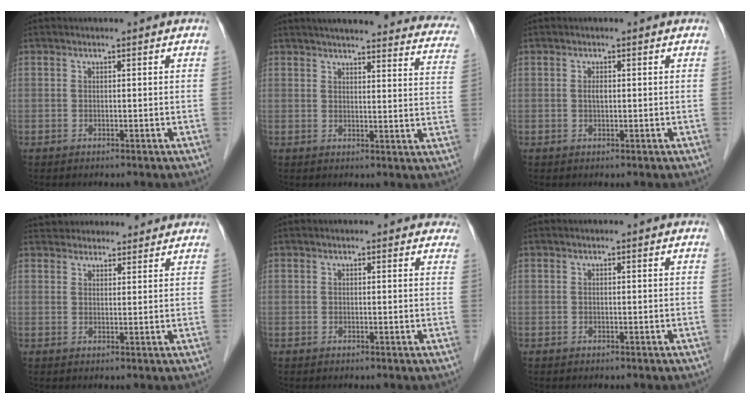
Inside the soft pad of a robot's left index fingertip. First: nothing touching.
{"total": 27.1, "force": [24.8, 4.1, 10.2], "torque": [-0.132, -0.047, 0.273]}
{"total": 0.9, "force": [-0.2, 0.3, 0.8], "torque": [-0.017, -0.007, -0.003]}
{"total": 10.7, "force": [9.9, 3.5, 2.1], "torque": [-0.014, 0.034, 0.133]}
{"total": 3.2, "force": [2.8, 1.3, 0.7], "torque": [0.009, 0.009, 0.017]}
{"total": 0.0}